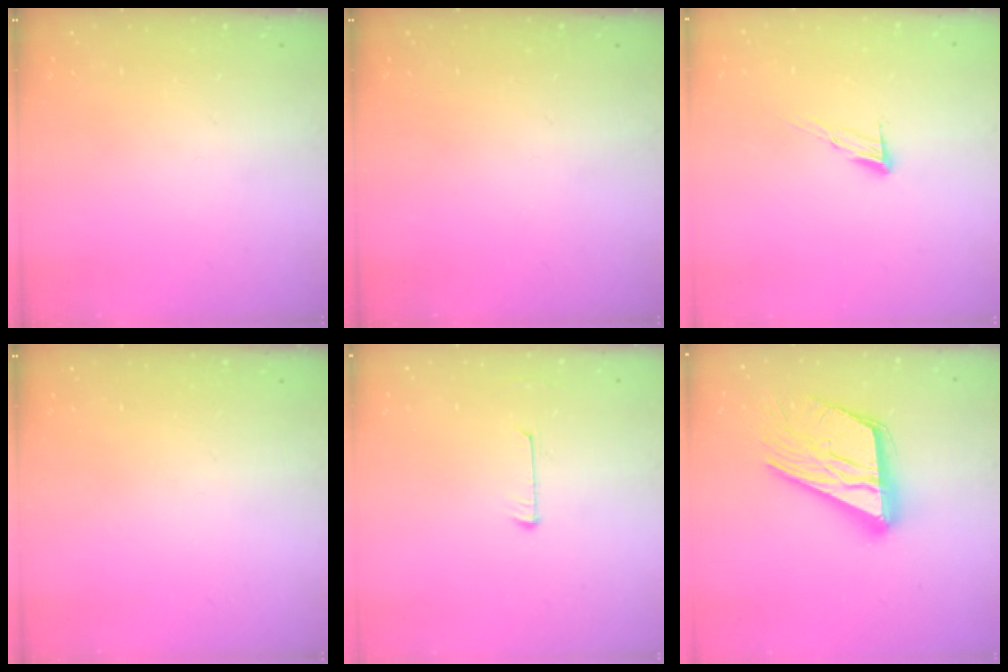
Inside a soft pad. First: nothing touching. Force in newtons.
{"total": 0.0}
{"total": 7.2, "press": 7.1, "slide": 1.2}
{"total": 0.0}
{"total": 5.9, "press": 5.9, "slide": 0.4}
{"total": 21.7, "press": 21.7, "slide": 1.5}